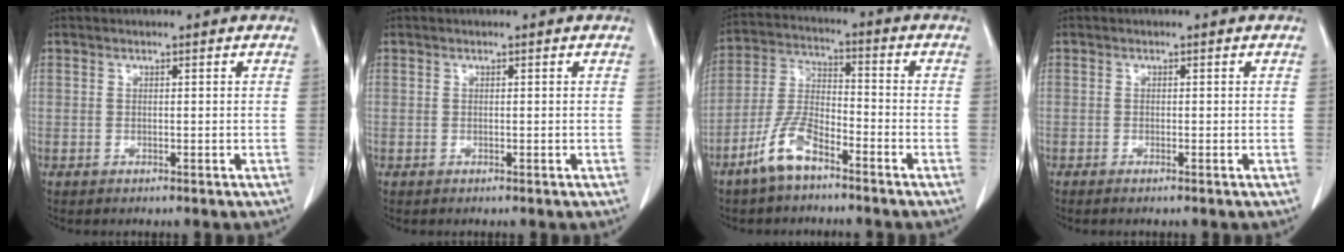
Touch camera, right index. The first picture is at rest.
{"total": 0.0}
{"total": 8.3, "force": [-5.6, 2.6, 5.6], "torque": [-0.127, -0.001, -0.116]}
{"total": 0.6, "force": [-0.4, 0.0, 0.4], "torque": [-0.007, 0.000, -0.006]}